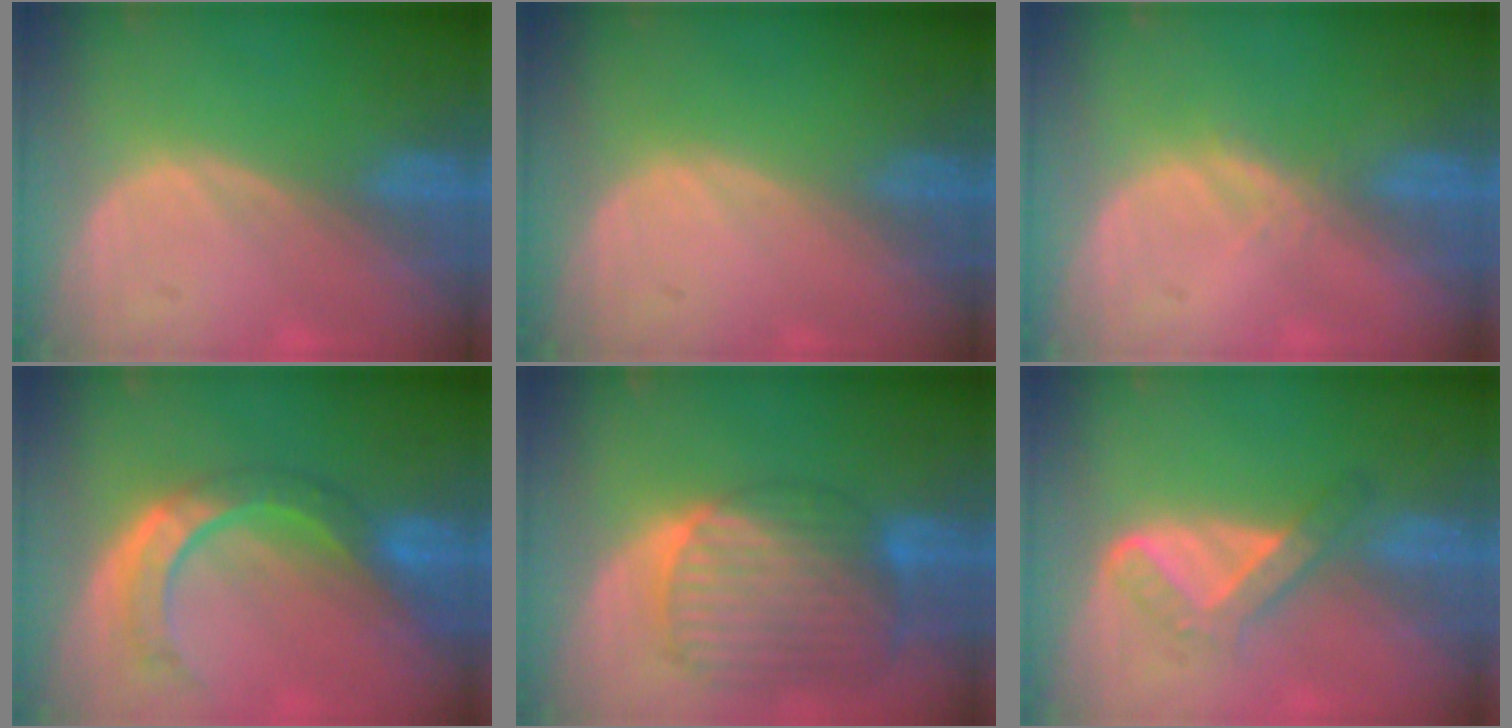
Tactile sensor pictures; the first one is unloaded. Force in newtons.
{"total": 0.0}
{"total": 1.5, "press": 1.3, "slide": 0.8}
{"total": 8.0, "press": 7.2, "slide": 3.6}
{"total": 10.7, "press": 9.2, "slide": 5.5}
{"total": 4.5, "press": 4.4, "slide": 0.7}